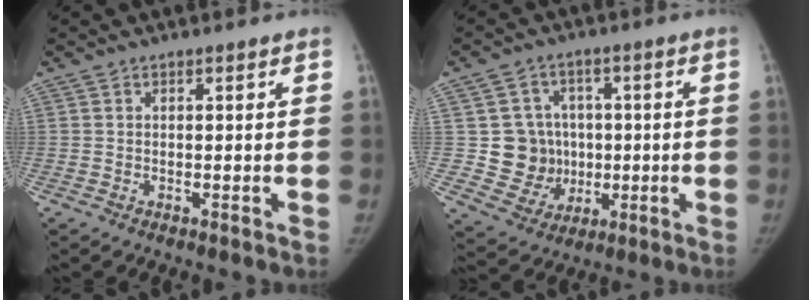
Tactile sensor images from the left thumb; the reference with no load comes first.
{"total": 9.9, "force": [0.2, 9.5, 2.6], "torque": [0.005, 0.012, 0.017]}